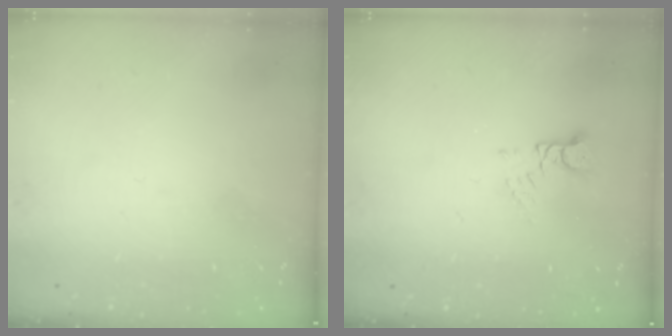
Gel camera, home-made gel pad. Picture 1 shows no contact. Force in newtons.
{"total": 3.2, "press": 3.2, "slide": 0.4}